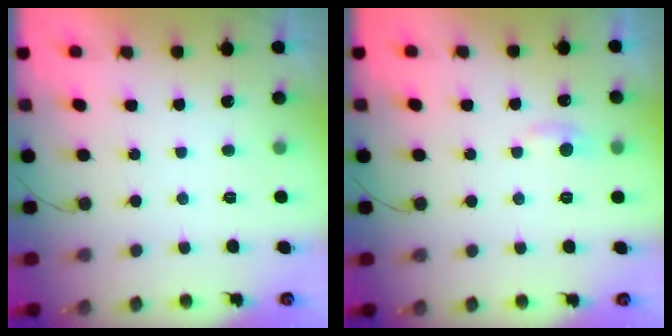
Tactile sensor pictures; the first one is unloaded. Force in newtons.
{"total": 4.0, "press": 3.9, "slide": 0.4}